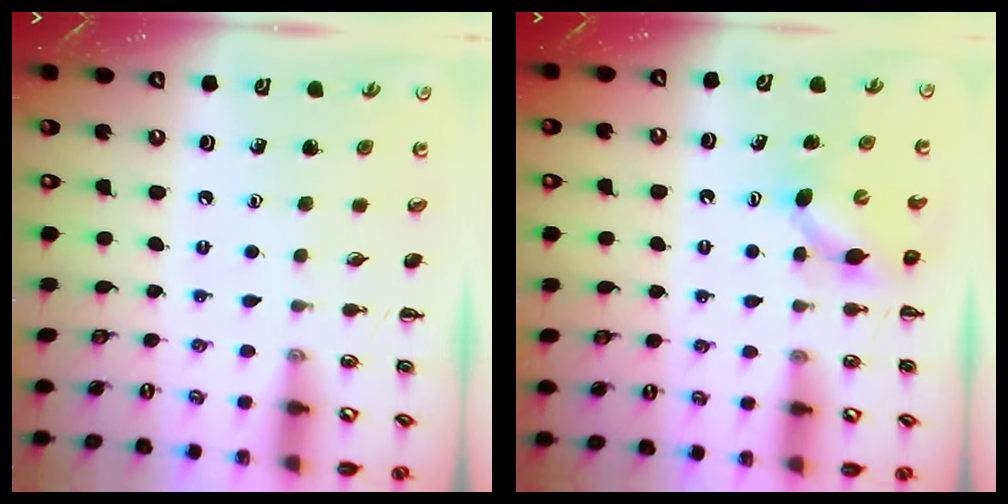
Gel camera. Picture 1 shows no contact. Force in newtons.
{"total": 5.0, "press": 4.8, "slide": 1.3}